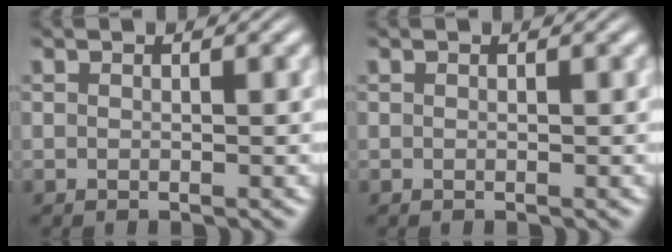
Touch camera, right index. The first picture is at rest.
{"total": 0.0}